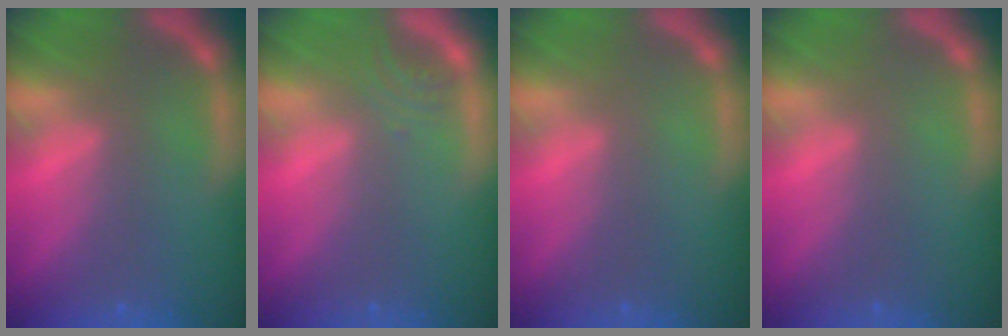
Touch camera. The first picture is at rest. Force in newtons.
{"total": 1.4}
{"total": 0.0}
{"total": 0.0}